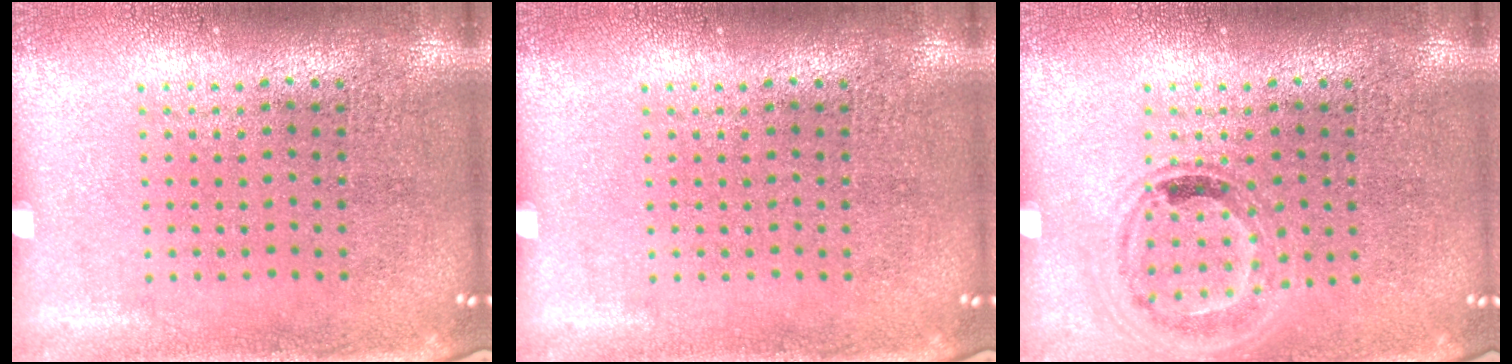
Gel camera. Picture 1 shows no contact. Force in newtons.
{"total": 0.0}
{"total": 1.0, "press": 1.0, "slide": 0.3}